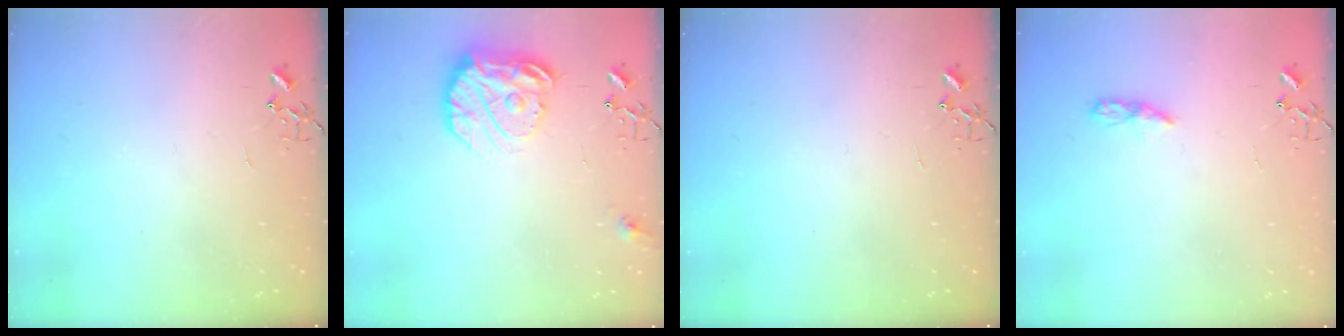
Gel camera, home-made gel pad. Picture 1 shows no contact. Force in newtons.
{"total": 17.2, "press": 17.1, "slide": 1.7}
{"total": 0.0}
{"total": 5.1, "press": 5.1, "slide": 0.6}